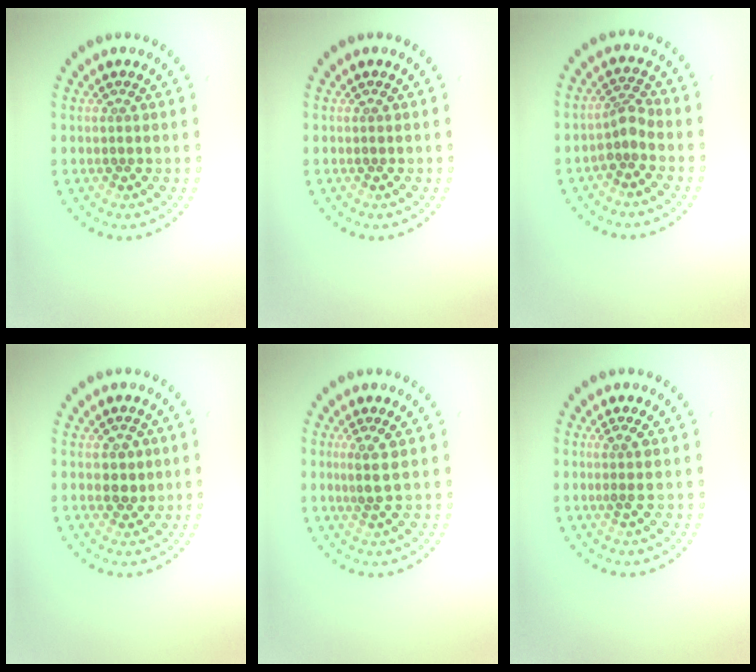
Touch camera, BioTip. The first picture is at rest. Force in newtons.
{"total": 0.0}
{"total": 1.9, "press": 1.4, "slide": 1.3}
{"total": 1.6, "press": 1.5, "slide": 0.5}
{"total": 1.9, "press": 1.6, "slide": 1.0}
{"total": 1.5, "press": 1.1, "slide": 0.9}